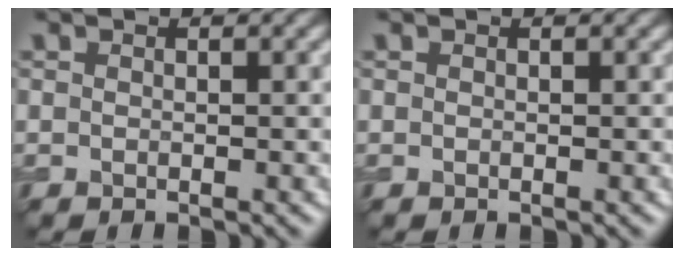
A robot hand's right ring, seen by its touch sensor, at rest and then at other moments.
{"total": 0.0}